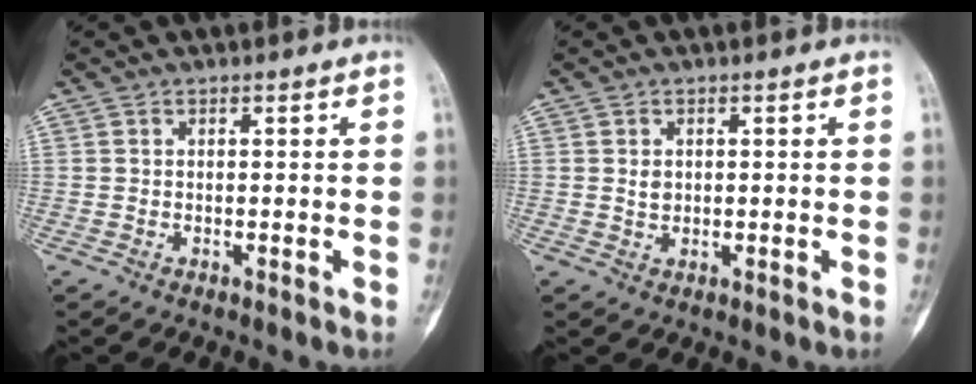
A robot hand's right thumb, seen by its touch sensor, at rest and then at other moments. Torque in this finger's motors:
{"motor_torque": [0.08, 0.23, 0.28, -0.25, 0.00]}